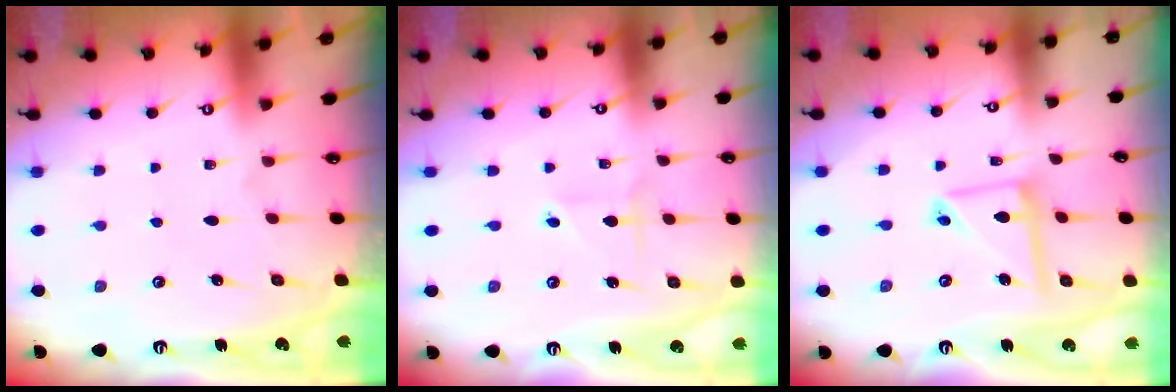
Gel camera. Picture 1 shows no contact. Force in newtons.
{"total": 2.2, "press": 2.2, "slide": 0.2}
{"total": 10.5, "press": 10.5, "slide": 0.9}